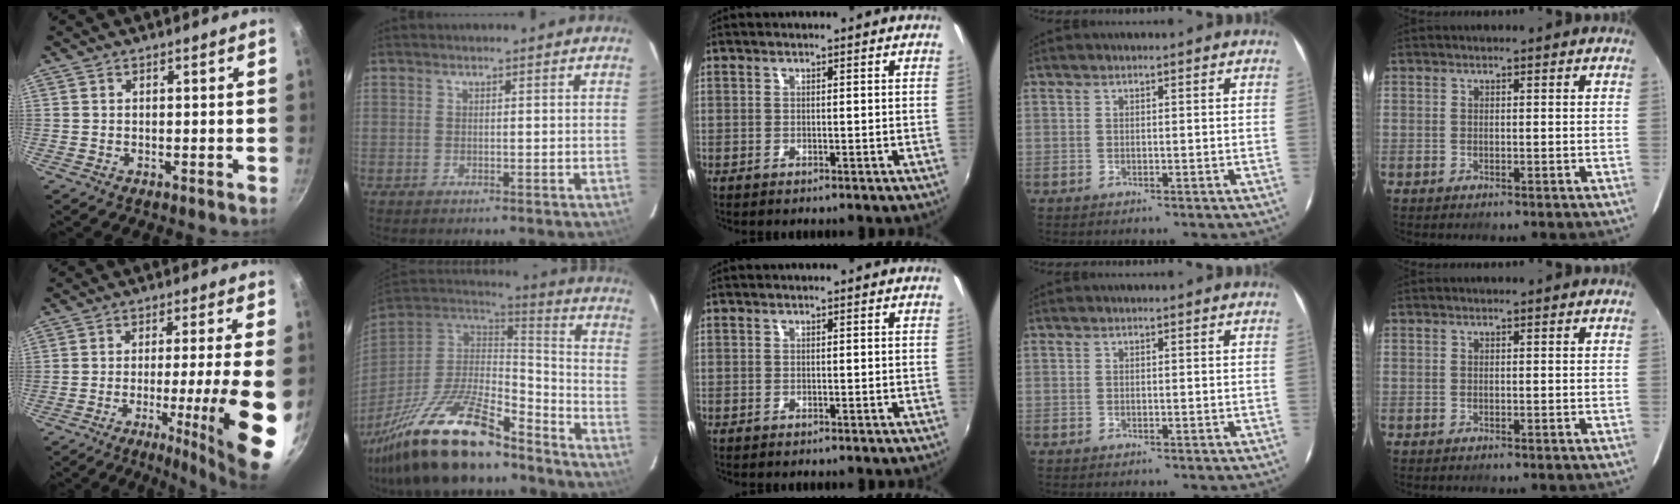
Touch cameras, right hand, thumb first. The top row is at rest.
{"thumb": {"total": 15.1, "force": [-4.3, 0.3, 14.5], "torque": [-0.214, 0.004, -0.058]}, "index": {"total": 27.3, "force": [-19.2, 9.1, 17.1], "torque": [-0.336, -0.030, -0.321]}}